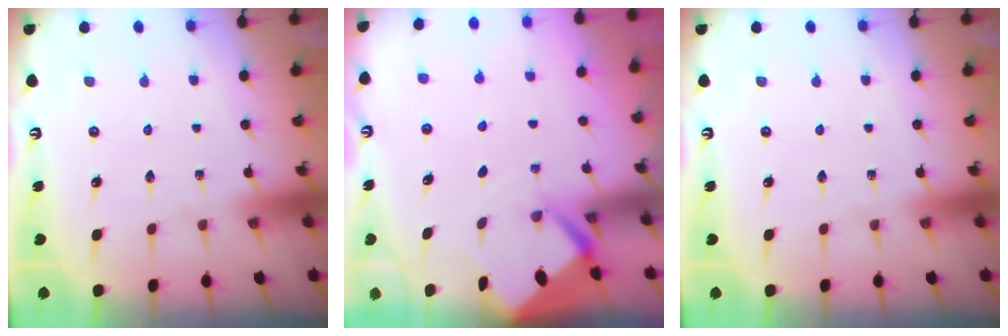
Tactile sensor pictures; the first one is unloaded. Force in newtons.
{"total": 2.8, "press": 2.8, "slide": 0.2}
{"total": 0.0}